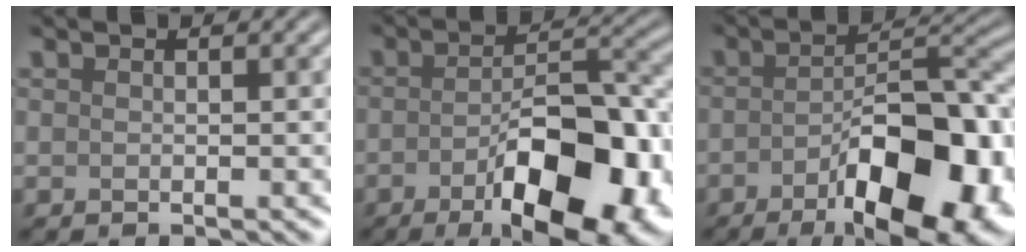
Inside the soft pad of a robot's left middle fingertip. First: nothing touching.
{"total": 12.2, "force": [-5.3, 4.7, 10.0], "torque": [-0.149, -0.006, -0.074]}
{"total": 13.5, "force": [-5.7, 5.1, 11.0], "torque": [-0.155, -0.002, -0.082]}